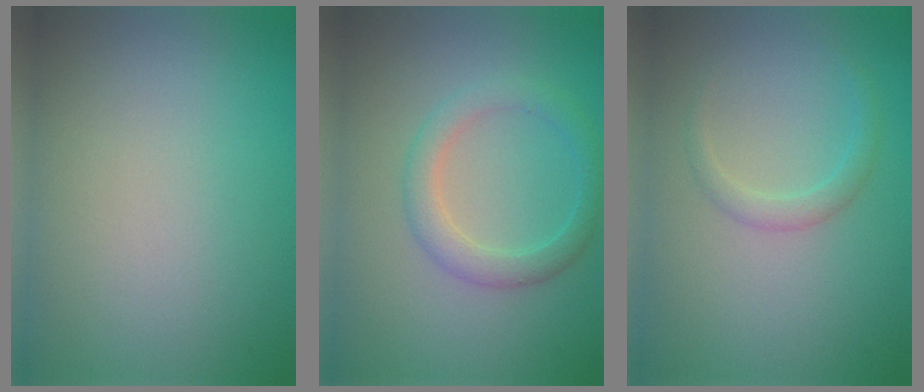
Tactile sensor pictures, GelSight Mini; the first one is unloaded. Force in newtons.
{"total": 2.8, "press": 2.8, "slide": 0.0}
{"total": 1.4, "press": 1.4, "slide": 0.1}